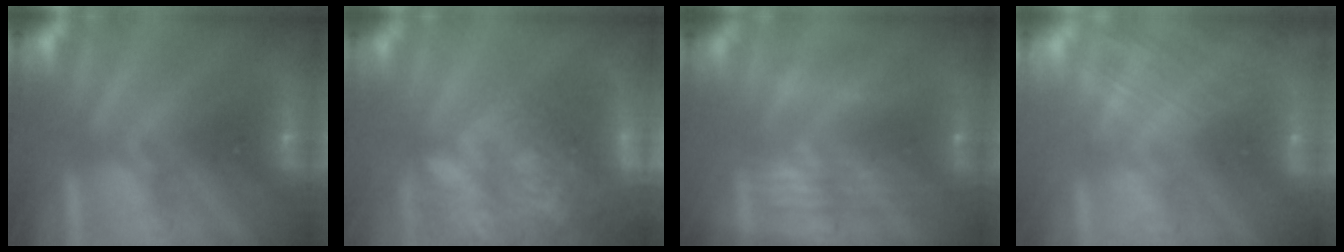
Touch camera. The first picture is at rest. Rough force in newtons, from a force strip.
{"total": 10.3}
{"total": 6.8}
{"total": 3.0}